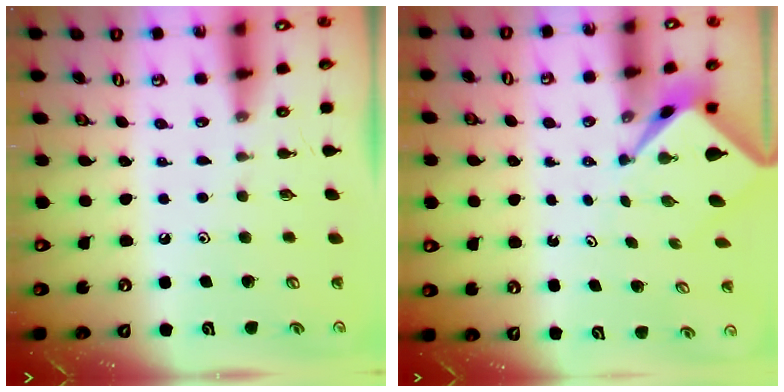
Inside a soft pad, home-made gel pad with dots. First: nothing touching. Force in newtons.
{"total": 2.4, "press": 2.4, "slide": 0.2}